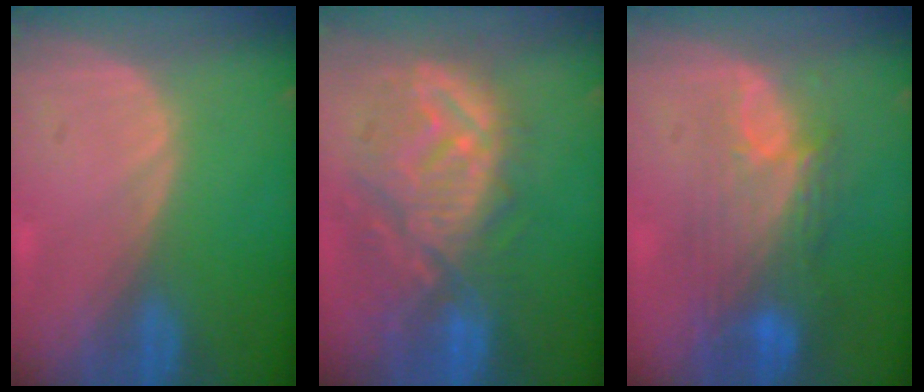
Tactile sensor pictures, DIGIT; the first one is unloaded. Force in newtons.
{"total": 11.9, "press": 10.9, "slide": 4.9}
{"total": 9.7, "press": 8.0, "slide": 5.5}